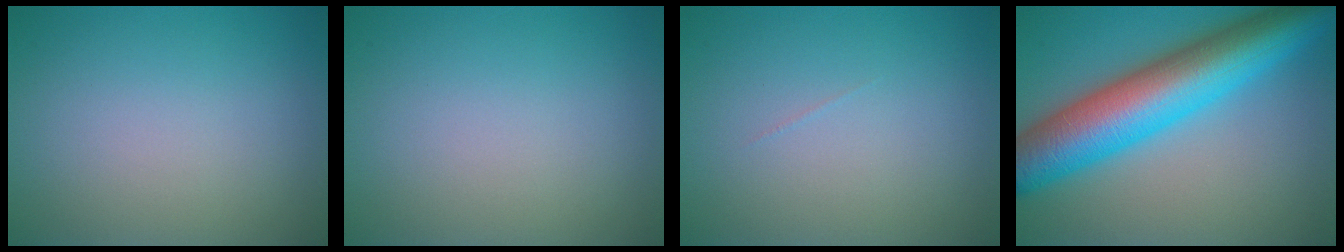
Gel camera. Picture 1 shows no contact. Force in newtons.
{"total": 0.0}
{"total": 0.0}
{"total": 12.1, "press": 12.1, "slide": 0.2}